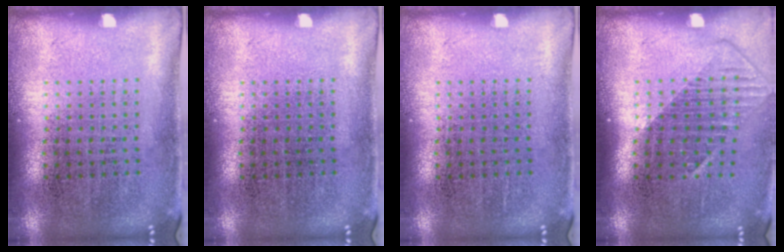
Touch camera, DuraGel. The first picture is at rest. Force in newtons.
{"total": 0.0}
{"total": 0.0}
{"total": 1.3, "press": 1.0, "slide": 0.9}